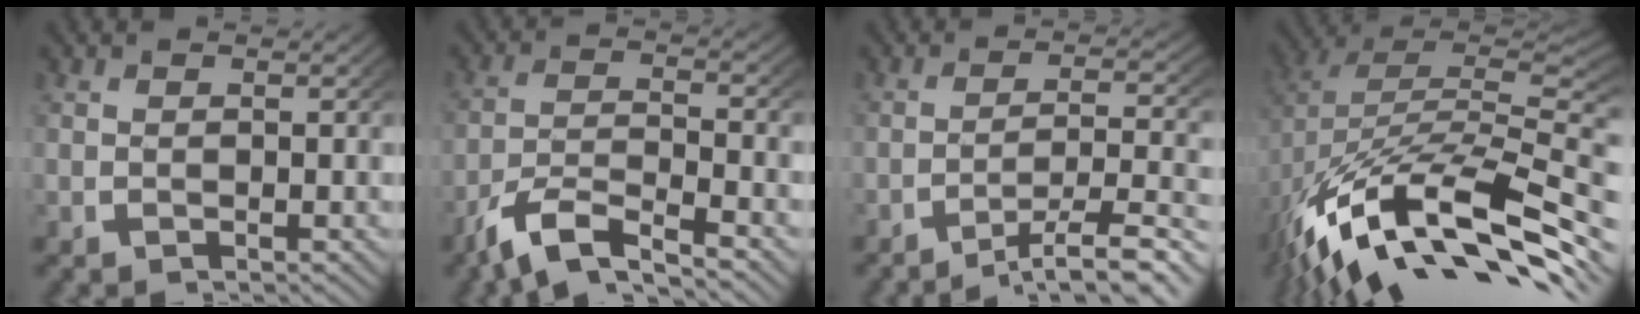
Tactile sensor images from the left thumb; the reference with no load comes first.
{"total": 7.6, "force": [-4.7, 4.1, 4.4], "torque": [-0.099, -0.024, -0.073]}
{"total": 6.2, "force": [-3.6, 2.6, 4.3], "torque": [-0.067, -0.019, -0.045]}
{"total": 18.4, "force": [-6.4, 11.7, 12.7], "torque": [-0.245, -0.052, -0.076]}